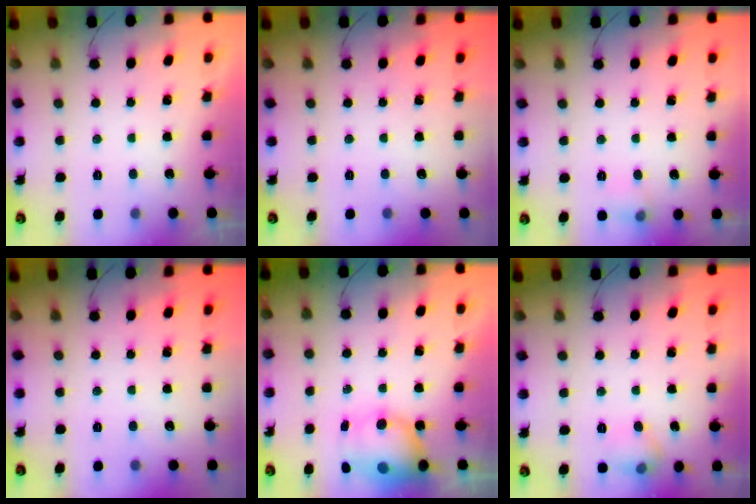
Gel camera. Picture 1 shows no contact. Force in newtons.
{"total": 0.0}
{"total": 5.8, "press": 5.6, "slide": 1.4}
{"total": 0.0}
{"total": 10.2, "press": 10.1, "slide": 1.7}
{"total": 6.5, "press": 6.3, "slide": 1.4}